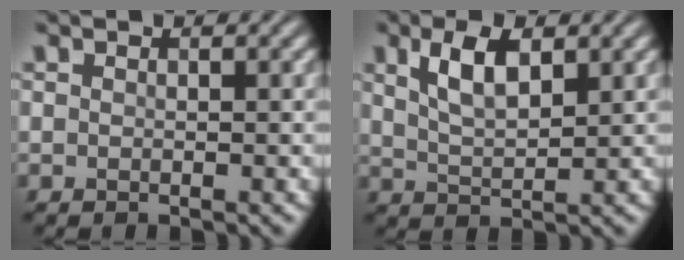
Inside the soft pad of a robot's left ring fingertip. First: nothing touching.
{"total": 4.1, "force": [2.0, 1.7, 3.2], "torque": [-0.068, 0.003, 0.040]}